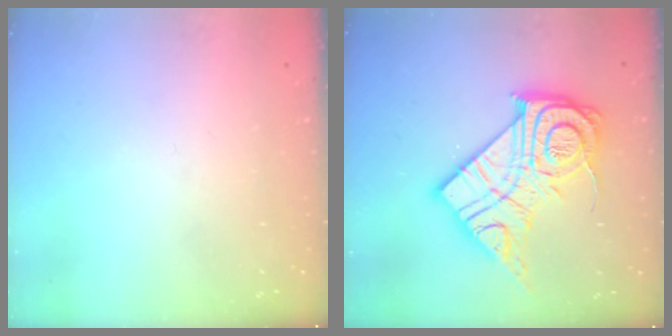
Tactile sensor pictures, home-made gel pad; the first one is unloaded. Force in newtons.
{"total": 23.3, "press": 23.3, "slide": 1.7}